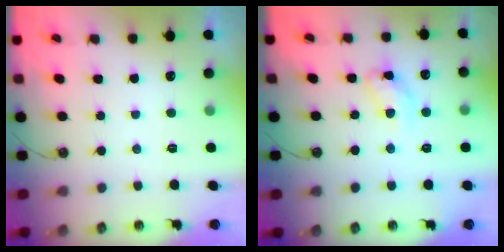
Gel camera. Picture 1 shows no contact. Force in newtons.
{"total": 11.1, "press": 11.0, "slide": 0.7}